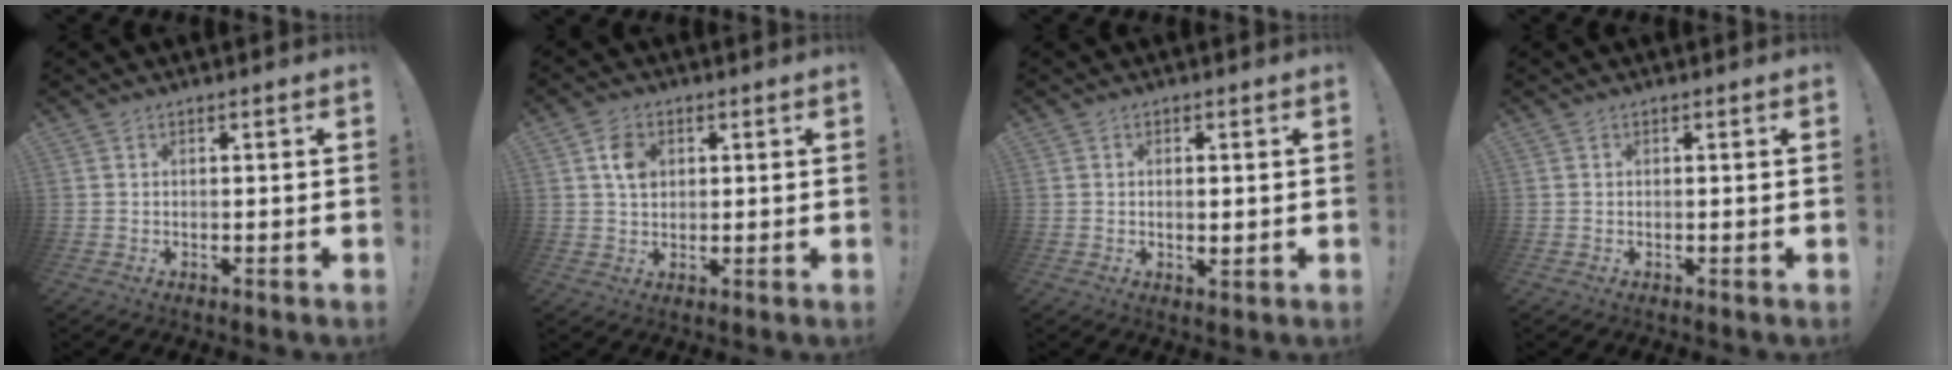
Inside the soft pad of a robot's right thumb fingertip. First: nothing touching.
{"total": 5.8, "force": [1.7, 4.4, 3.5], "torque": [-0.049, 0.003, 0.030]}
{"total": 1.7, "force": [0.4, 0.7, 1.5], "torque": [-0.020, -0.004, 0.005]}
{"total": 0.0}